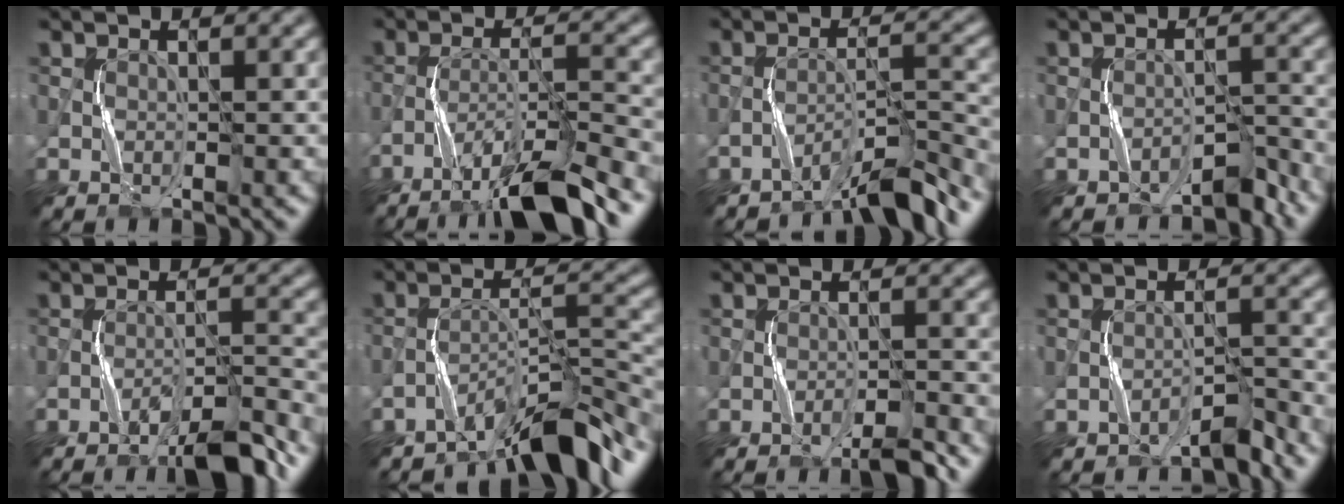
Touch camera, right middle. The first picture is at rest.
{"total": 8.1, "force": [-6.0, 0.9, 5.3], "torque": [-0.087, 0.008, -0.106]}
{"total": 5.1, "force": [-4.6, 0.2, 2.2], "torque": [-0.035, 0.009, -0.082]}
{"total": 2.6, "force": [-2.5, 0.5, 0.7], "torque": [-0.005, 0.012, -0.038]}
{"total": 5.2, "force": [-4.1, 0.4, 3.2], "torque": [-0.047, 0.010, -0.068]}
{"total": 7.1, "force": [-6.1, 0.9, 3.6], "torque": [-0.054, 0.006, -0.106]}
{"total": 2.8, "force": [-2.4, 0.0, 1.6], "torque": [-0.024, 0.008, -0.043]}
{"total": 2.4, "force": [-2.3, 0.0, 0.5], "torque": [-0.004, 0.013, -0.041]}